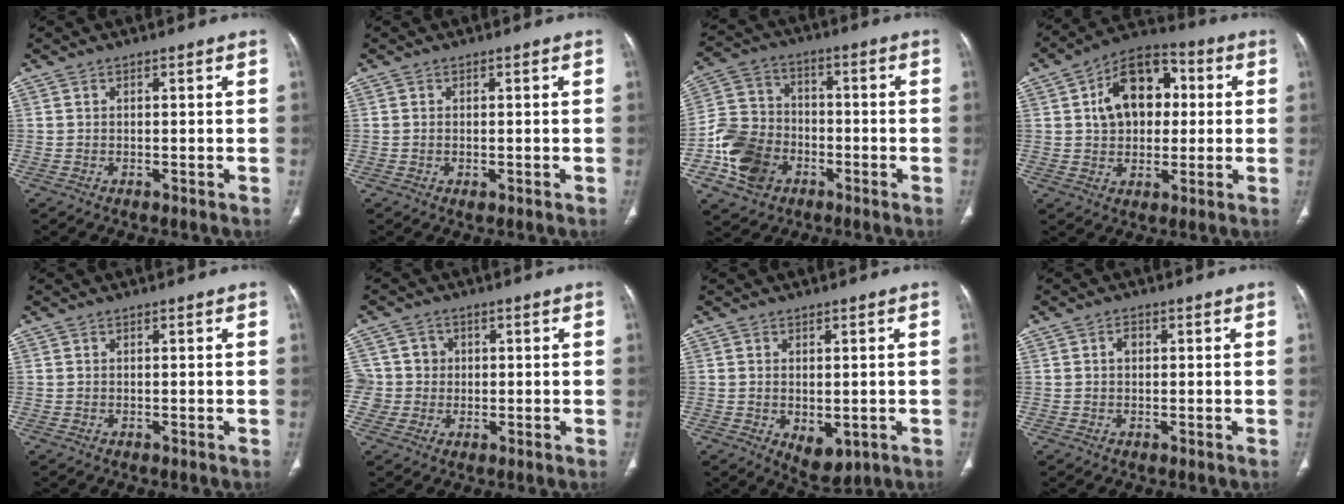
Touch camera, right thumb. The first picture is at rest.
{"total": 1.0, "force": [-0.3, 0.6, 0.7], "torque": [-0.016, -0.003, -0.002]}
{"total": 13.0, "force": [-5.0, 10.3, 6.2], "torque": [-0.100, 0.028, -0.094]}
{"total": 14.7, "force": [2.5, 10.1, 10.4], "torque": [-0.125, 0.018, 0.031]}
{"total": 0.0}
{"total": 5.6, "force": [0.0, 5.6, 0.3], "torque": [0.027, 0.014, -0.002]}
{"total": 5.6, "force": [-1.2, 3.4, 4.3], "torque": [-0.056, -0.009, -0.002]}
{"total": 1.7, "force": [0.3, 1.3, 1.1], "torque": [-0.012, 0.006, 0.001]}